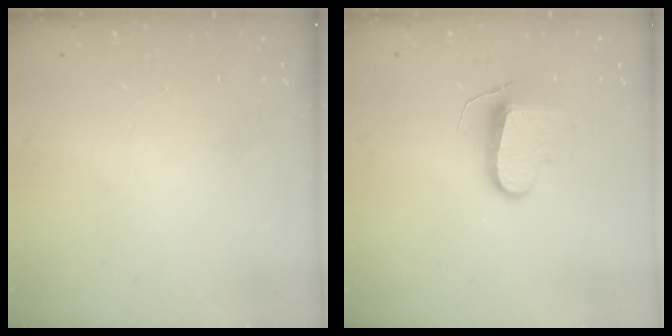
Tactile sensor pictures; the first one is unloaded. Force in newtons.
{"total": 9.5, "press": 9.5, "slide": 0.7}